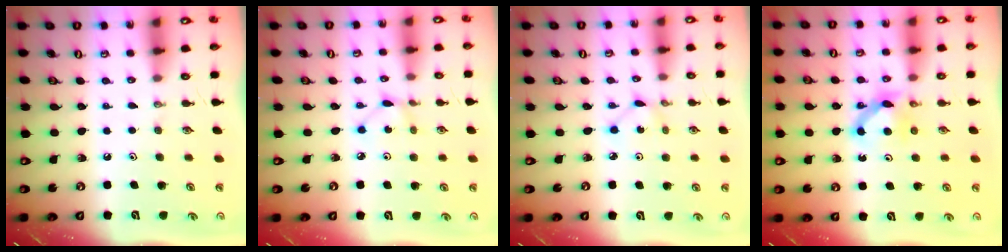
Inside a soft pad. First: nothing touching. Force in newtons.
{"total": 2.0, "press": 2.0, "slide": 0.2}
{"total": 1.3, "press": 1.3, "slide": 0.1}
{"total": 7.0, "press": 7.0, "slide": 0.7}